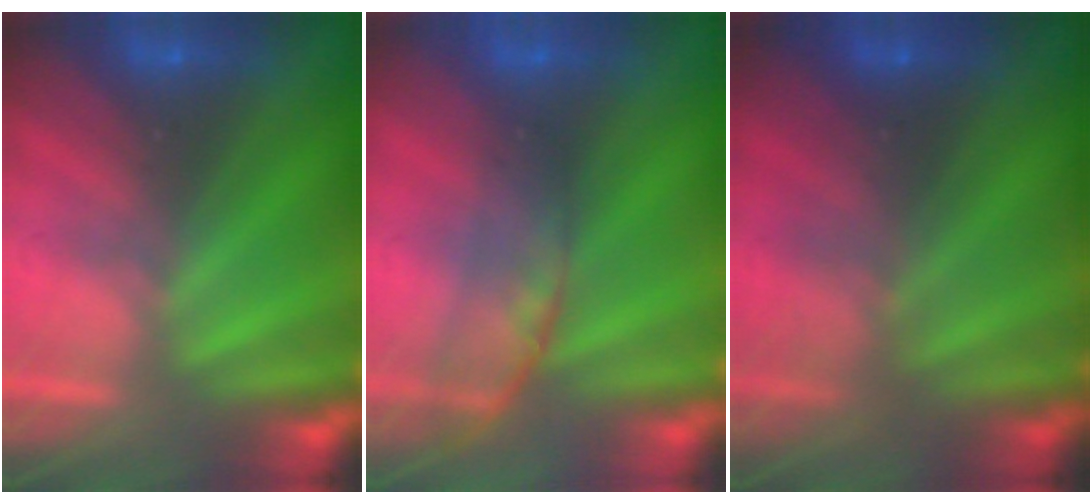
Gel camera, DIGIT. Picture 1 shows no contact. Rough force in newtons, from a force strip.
{"total": 2.7}
{"total": 1.8}